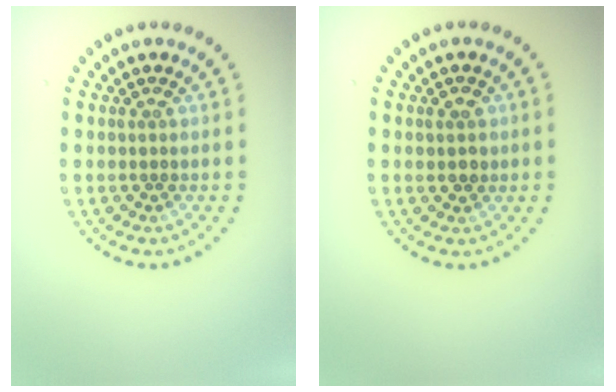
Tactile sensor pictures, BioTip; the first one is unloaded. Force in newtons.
{"total": 1.4, "press": 1.4, "slide": 0.5}